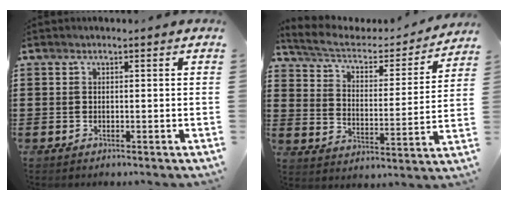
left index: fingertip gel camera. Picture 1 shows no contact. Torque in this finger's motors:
{"motor_torque": [1.07, -1.06, 0.06, 0.04]}